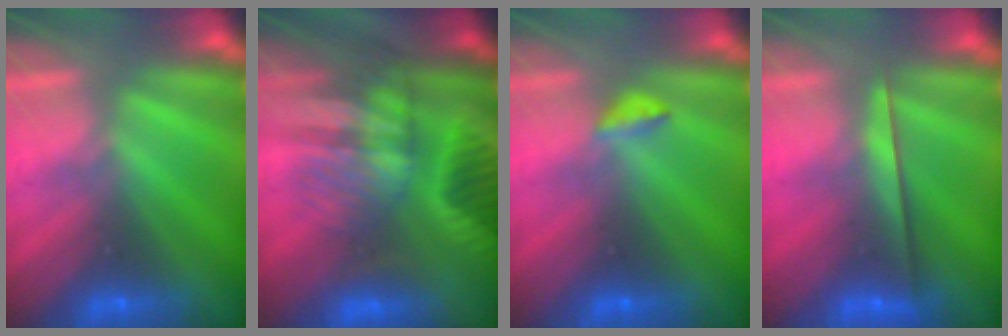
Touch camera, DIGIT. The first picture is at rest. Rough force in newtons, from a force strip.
{"total": 9.3}
{"total": 2.8}
{"total": 2.4}